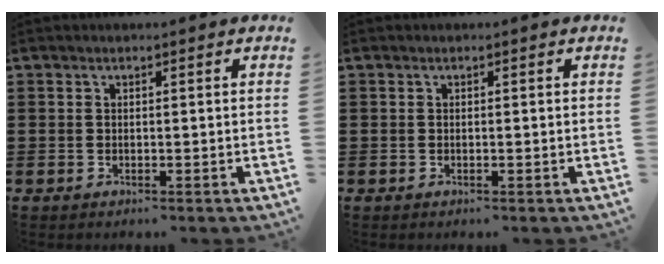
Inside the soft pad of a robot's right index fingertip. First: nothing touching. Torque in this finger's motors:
{"motor_torque": [0.21, 0.28, 0.00, 0.00]}